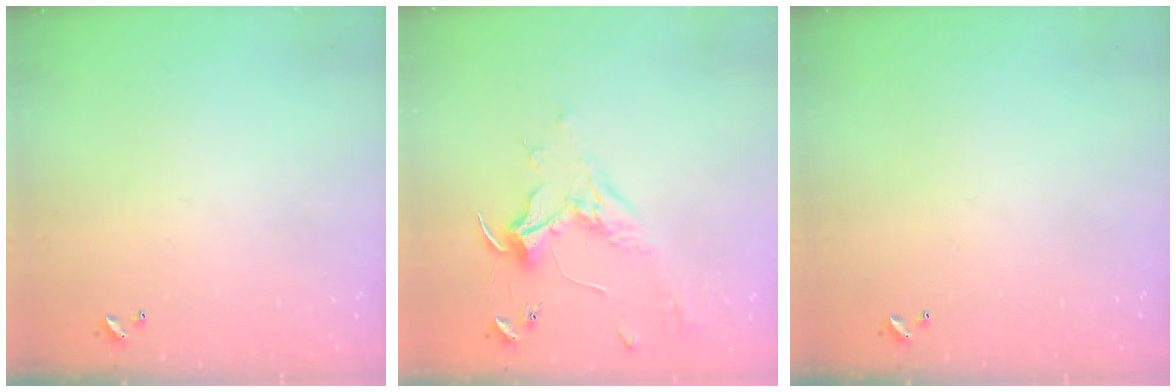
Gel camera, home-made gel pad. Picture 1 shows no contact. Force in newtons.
{"total": 2.0, "press": 1.9, "slide": 0.7}
{"total": 0.0}